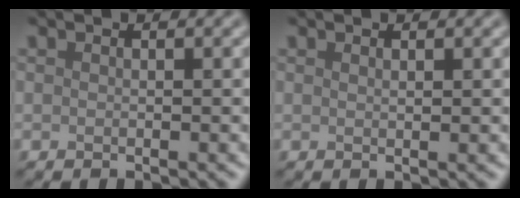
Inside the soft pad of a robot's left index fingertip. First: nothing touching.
{"total": 0.7, "force": [0.4, 0.1, 0.5], "torque": [-0.003, 0.002, 0.006]}